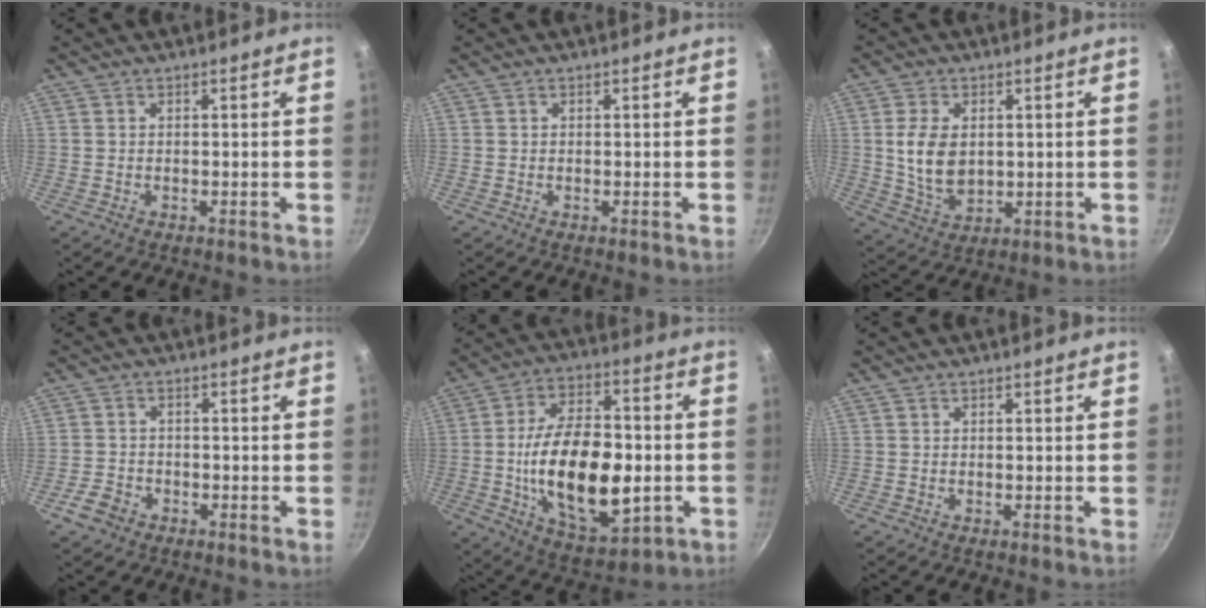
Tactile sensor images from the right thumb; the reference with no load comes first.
{"total": 0.0}
{"total": 9.3, "force": [1.0, 6.0, 6.9], "torque": [-0.124, -0.011, 0.031]}
{"total": 3.9, "force": [-2.3, 2.8, 1.5], "torque": [-0.028, 0.024, -0.042]}
{"total": 23.5, "force": [-3.1, 13.0, 19.3], "torque": [-0.305, 0.018, -0.035]}
{"total": 0.0}